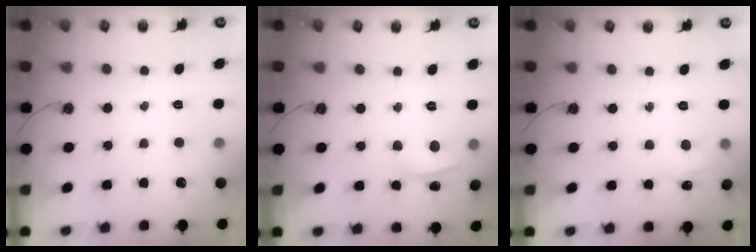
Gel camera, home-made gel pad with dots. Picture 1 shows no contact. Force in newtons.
{"total": 2.0, "press": 1.5, "slide": 1.3}
{"total": 4.1, "press": 4.0, "slide": 0.6}